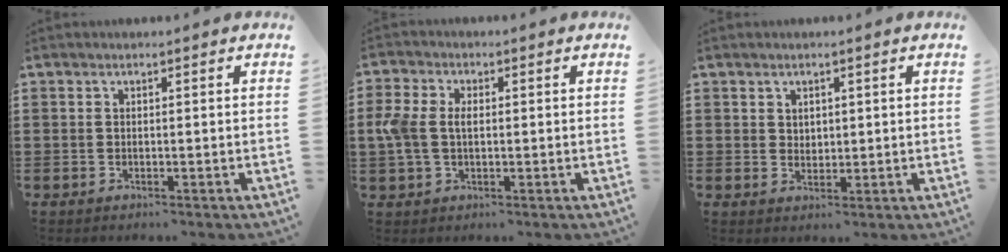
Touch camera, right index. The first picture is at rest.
{"total": 4.4, "force": [0.1, 2.9, 3.2], "torque": [-0.089, 0.004, -0.006]}
{"total": 1.7, "force": [1.2, 1.2, 0.3], "torque": [-0.009, 0.005, 0.023]}